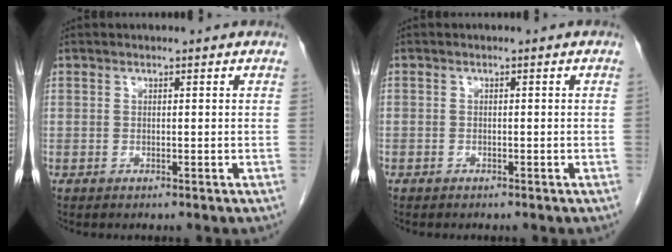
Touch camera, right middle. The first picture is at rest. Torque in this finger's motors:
{"motor_torque": [0.01, -0.57, -0.68, -0.21]}